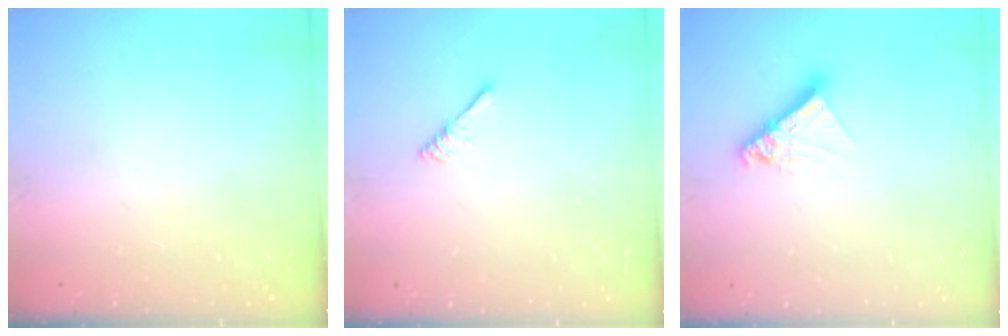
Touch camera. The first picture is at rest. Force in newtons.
{"total": 2.5, "press": 2.5, "slide": 0.4}
{"total": 9.0, "press": 9.0, "slide": 0.9}